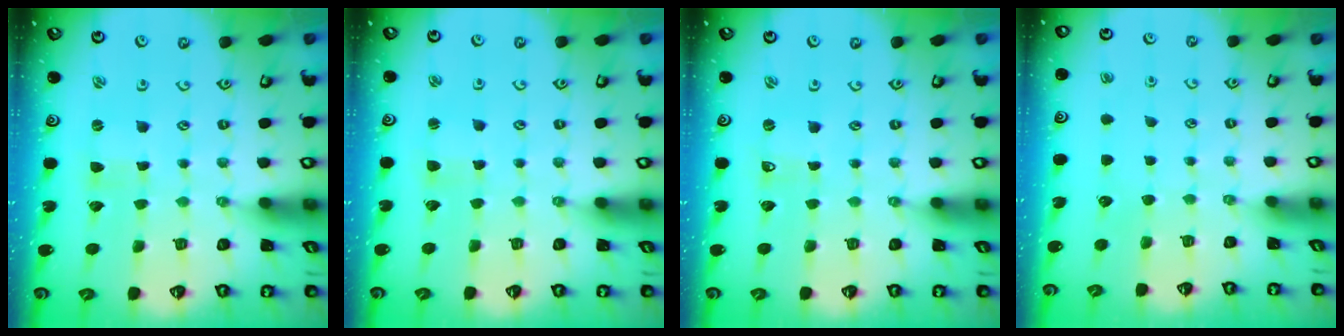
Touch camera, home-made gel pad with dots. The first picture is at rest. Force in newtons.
{"total": 2.9, "press": 2.9, "slide": 0.3}
{"total": 0.6, "press": 0.6, "slide": 0.0}
{"total": 0.0}